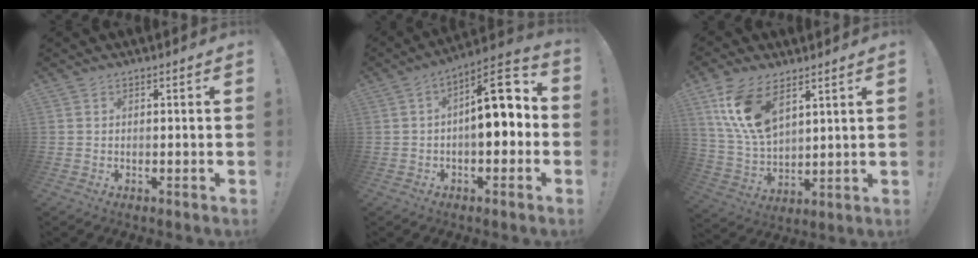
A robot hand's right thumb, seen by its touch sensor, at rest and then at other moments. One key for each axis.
{"total": 13.6, "fx": 1.6, "fy": 6.2, "fz": 12.0, "tx": -0.153, "ty": -0.005, "tz": 0.025}
{"total": 14.2, "fx": 7.8, "fy": 7.4, "fz": 9.3, "tx": -0.187, "ty": -0.032, "tz": 0.146}